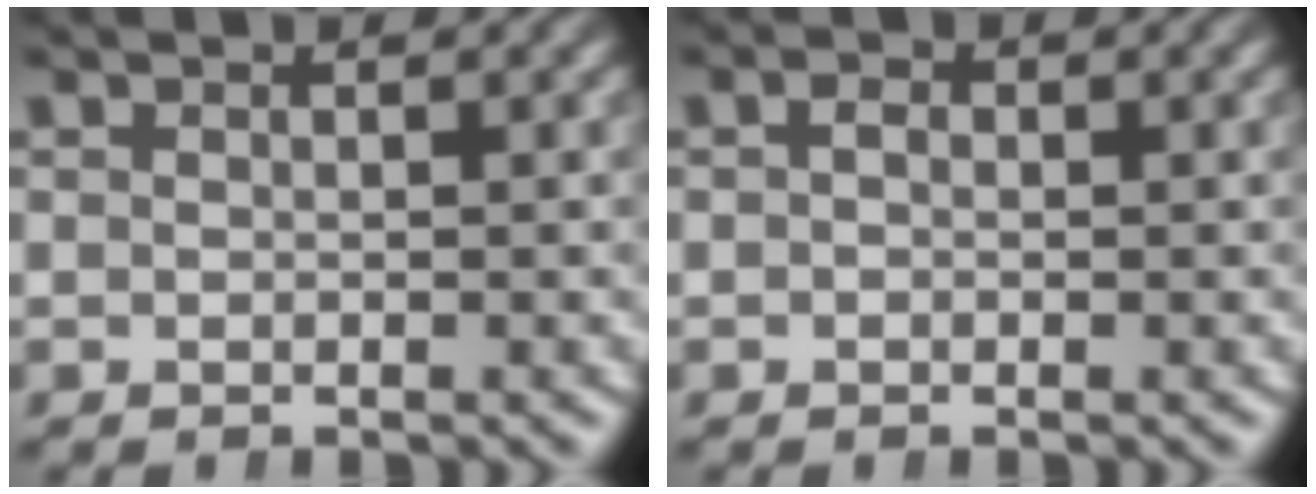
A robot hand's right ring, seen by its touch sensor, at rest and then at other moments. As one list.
[{"total": 1.1, "force": [-0.2, 0.9, 0.7], "torque": [-0.013, 0.001, -0.004]}]